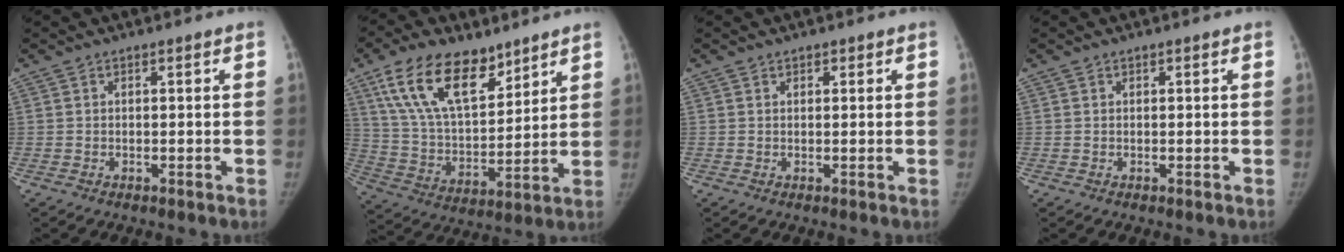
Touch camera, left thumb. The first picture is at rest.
{"total": 18.6, "force": [11.4, 9.2, 11.5], "torque": [-0.169, -0.049, 0.218]}
{"total": 0.8, "force": [0.5, 0.6, 0.2], "torque": [0.006, -0.002, 0.006]}
{"total": 0.0}